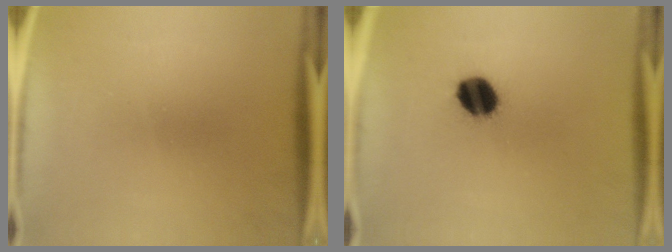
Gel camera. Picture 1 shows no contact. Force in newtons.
{"total": 9.4}